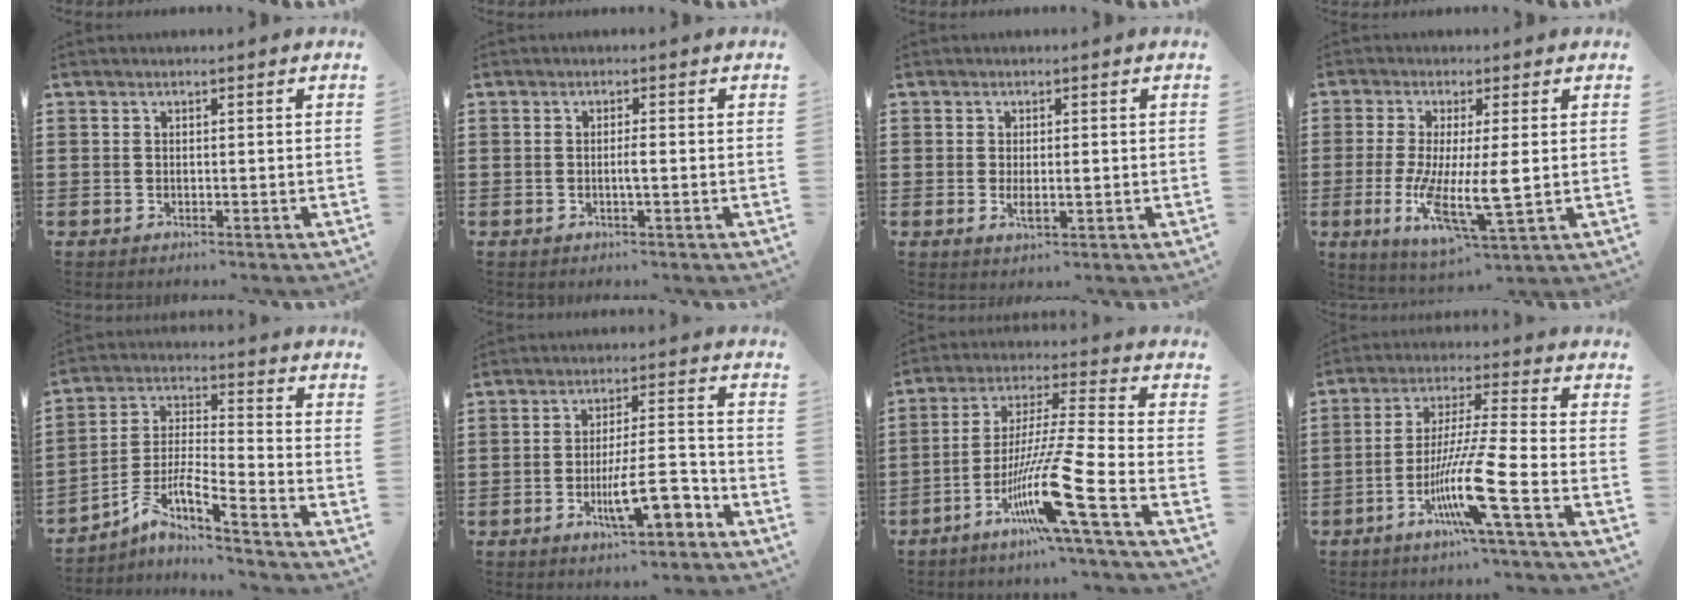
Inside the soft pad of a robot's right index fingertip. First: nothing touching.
{"total": 1.4, "force": [-0.3, 0.0, 1.3], "torque": [-0.027, -0.002, -0.007]}
{"total": 2.3, "force": [-0.2, 0.7, 2.2], "torque": [-0.041, -0.002, -0.003]}
{"total": 8.9, "force": [-1.0, 2.0, 8.6], "torque": [-0.180, -0.019, -0.016]}
{"total": 6.5, "force": [-5.6, 0.1, 3.4], "torque": [-0.090, -0.023, -0.119]}
{"total": 10.3, "force": [-4.2, 2.8, 8.9], "torque": [-0.161, 0.001, -0.071]}
{"total": 14.7, "force": [-7.5, 0.3, 12.7], "torque": [-0.252, -0.009, -0.140]}
{"total": 11.8, "force": [-5.2, 0.1, 10.6], "torque": [-0.223, -0.013, -0.105]}